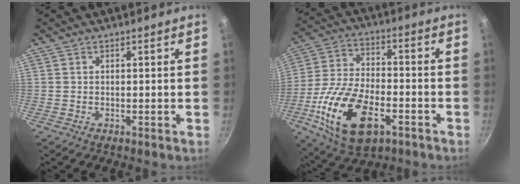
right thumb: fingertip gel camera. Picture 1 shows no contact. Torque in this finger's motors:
{"motor_torque": [0.54, 0.51, 1.34, -1.42, 0.48]}